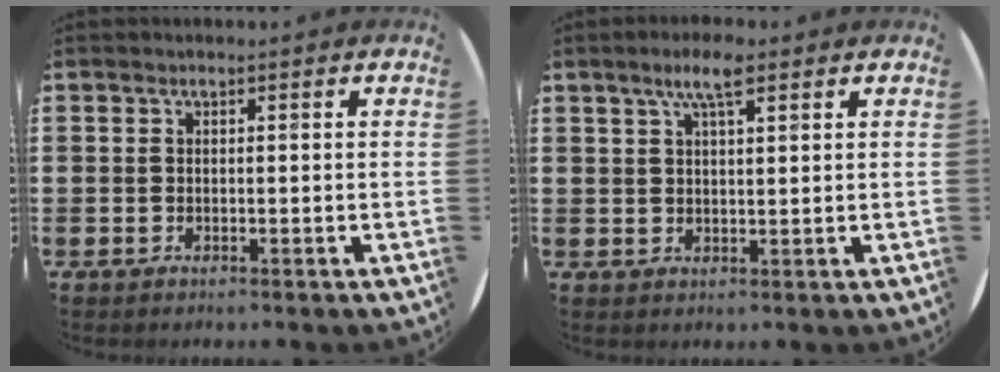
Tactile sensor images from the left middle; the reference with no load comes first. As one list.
[{"total": 4.7, "force": [3.1, 1.1, 3.5], "torque": [-0.066, 0.004, 0.050]}]